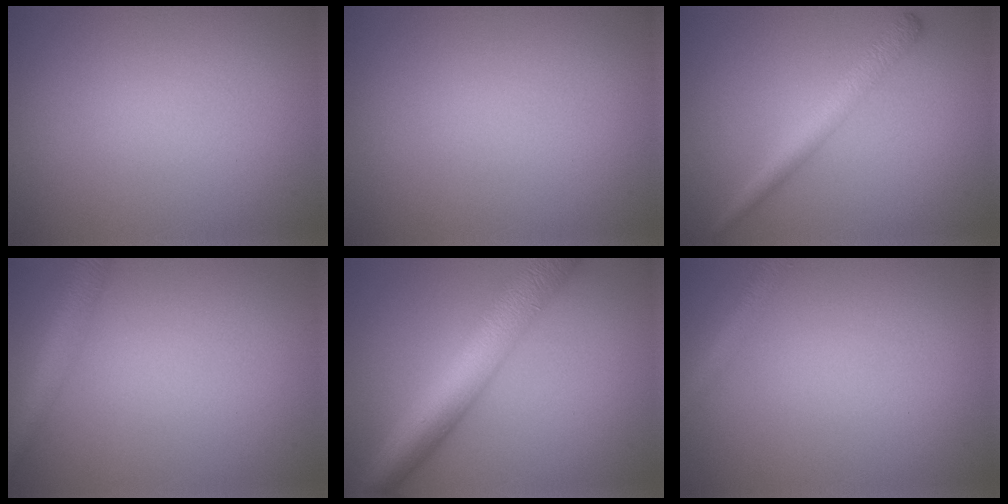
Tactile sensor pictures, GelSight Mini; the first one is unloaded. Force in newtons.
{"total": 0.0}
{"total": 2.7, "press": 2.7, "slide": 0.1}
{"total": 2.9, "press": 2.9, "slide": 0.1}
{"total": 7.6, "press": 7.6, "slide": 0.1}
{"total": 1.9, "press": 1.9, "slide": 0.1}